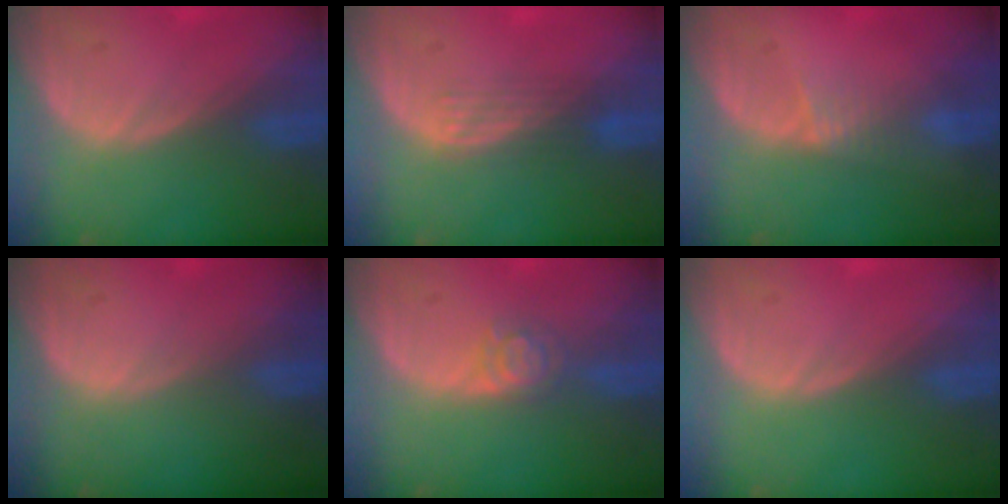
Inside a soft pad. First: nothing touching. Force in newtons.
{"total": 2.9, "press": 2.7, "slide": 1.1}
{"total": 2.3, "press": 2.1, "slide": 1.0}
{"total": 0.0}
{"total": 3.2, "press": 3.1, "slide": 0.4}
{"total": 0.0}